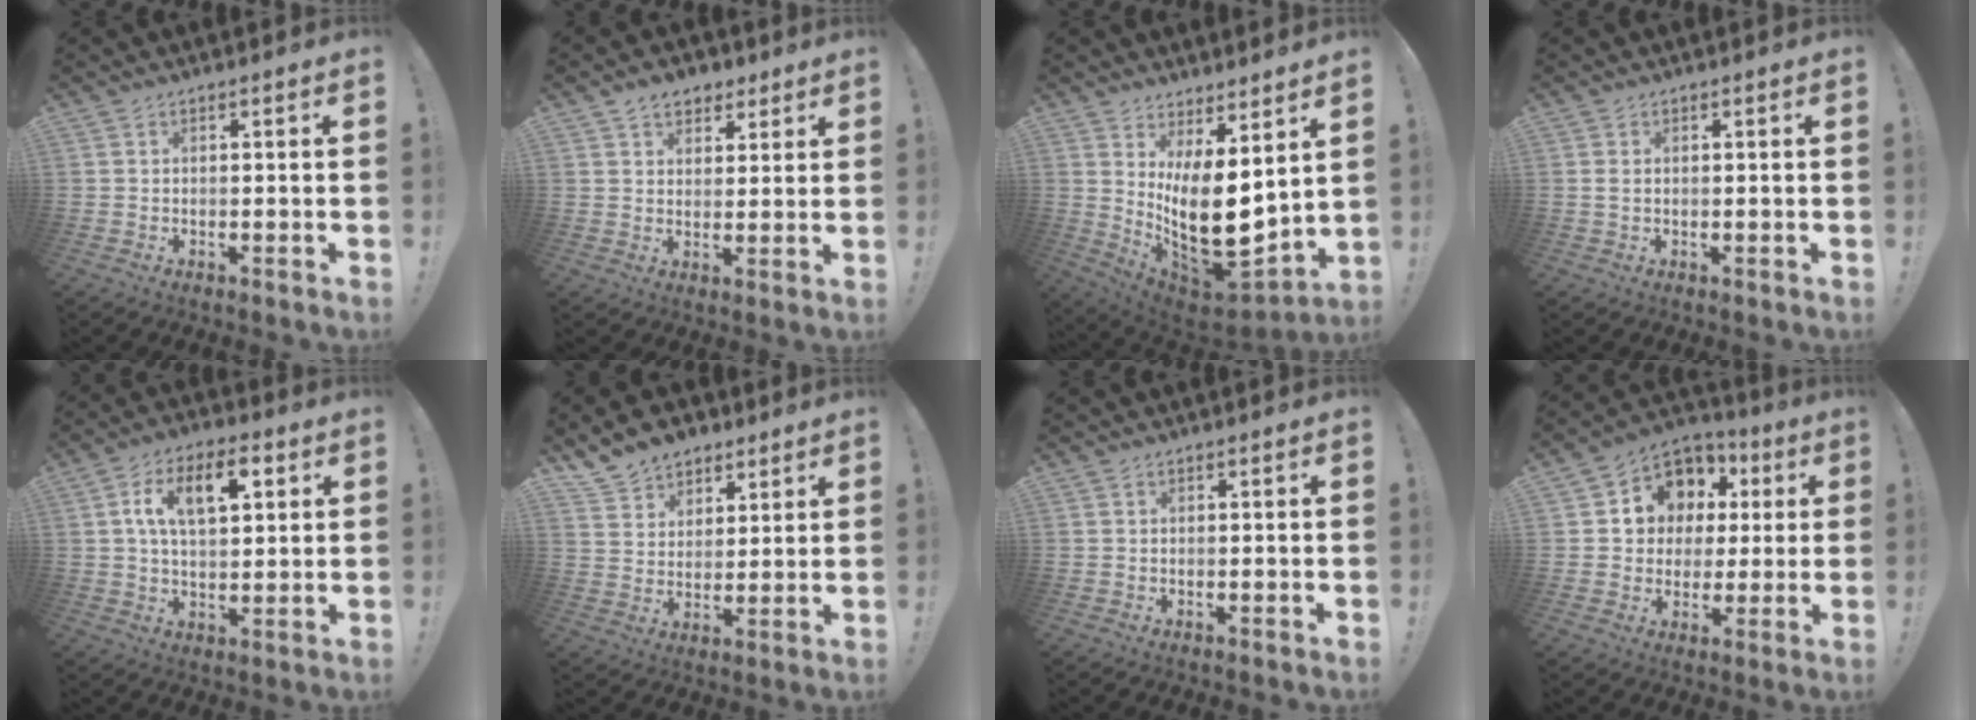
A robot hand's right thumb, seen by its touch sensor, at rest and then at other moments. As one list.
[{"total": 6.8, "force": [4.2, 4.8, 2.4], "torque": [-0.030, -0.016, 0.078]}, {"total": 17.8, "force": [0.6, 8.1, 15.8], "torque": [-0.268, -0.041, 0.026]}, {"total": 0.9, "force": [0.3, 0.4, 0.7], "torque": [-0.014, 0.001, 0.004]}, {"total": 12.8, "force": [4.3, 6.8, 9.9], "torque": [-0.156, 0.009, 0.074]}, {"total": 10.3, "force": [7.7, 6.6, 2.0], "torque": [-0.043, -0.053, 0.154]}, {"total": 0.0}, {"total": 11.1, "force": [3.5, 9.8, 3.7], "torque": [-0.054, -0.023, 0.078]}]